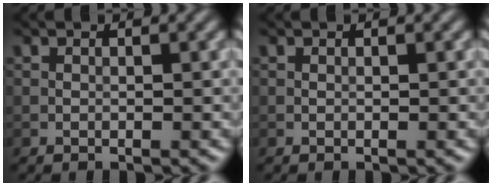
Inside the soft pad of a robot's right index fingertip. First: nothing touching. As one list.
[{"total": 0.0}]